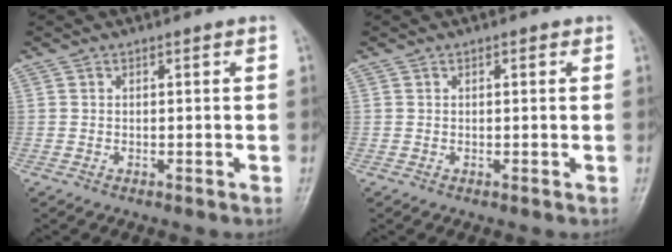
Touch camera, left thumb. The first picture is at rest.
{"total": 0.8, "force": [0.4, 0.4, 0.6], "torque": [-0.006, 0.000, 0.002]}